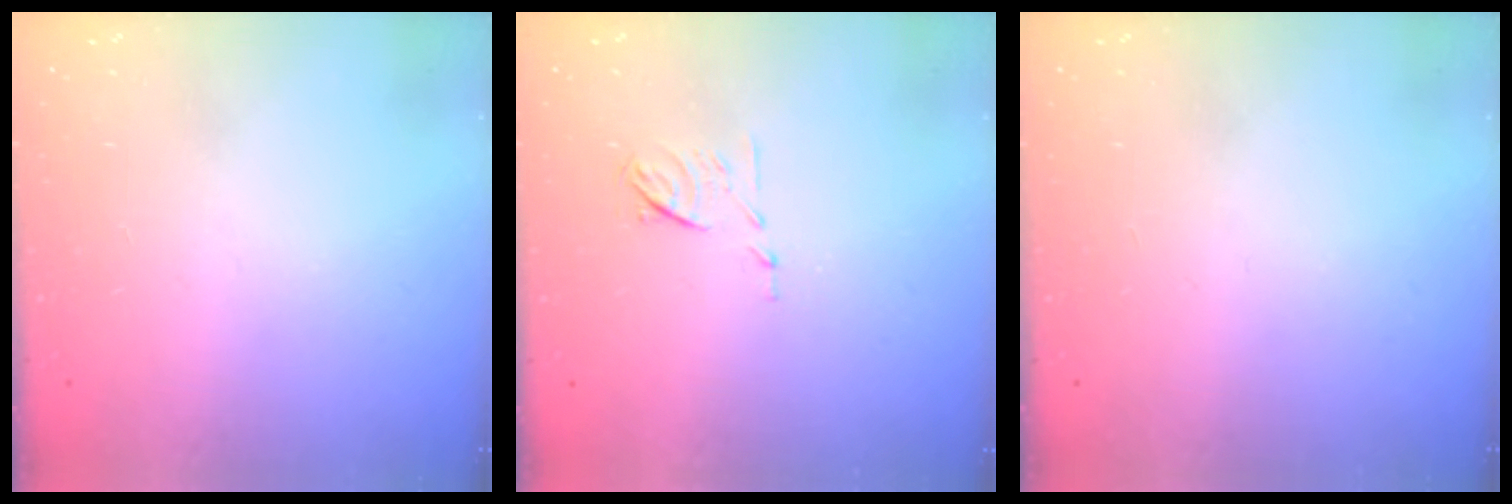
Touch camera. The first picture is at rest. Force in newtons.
{"total": 6.3, "press": 6.2, "slide": 1.0}
{"total": 0.0}